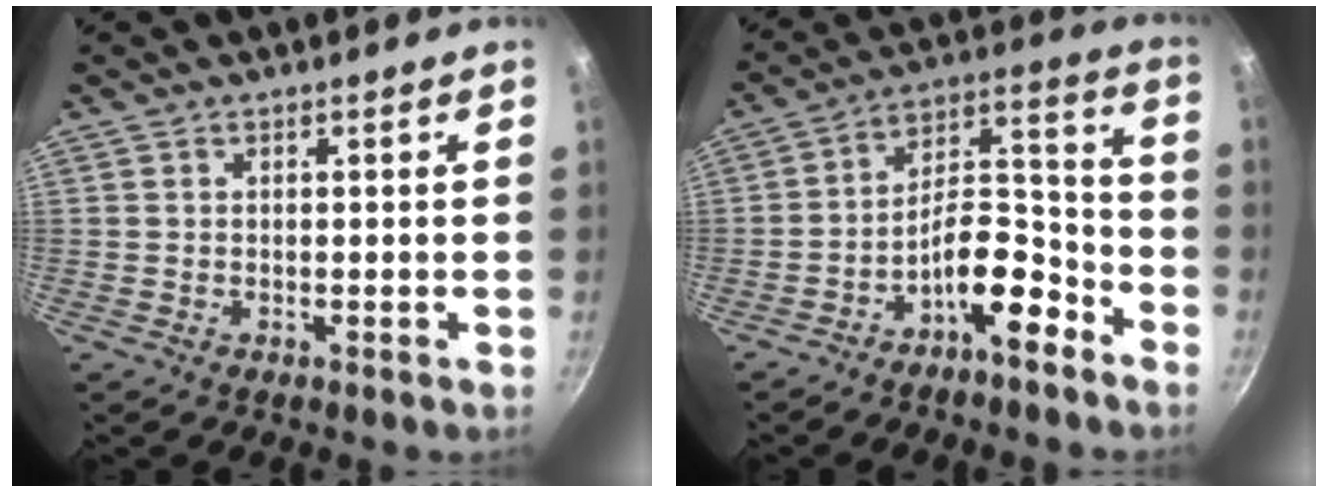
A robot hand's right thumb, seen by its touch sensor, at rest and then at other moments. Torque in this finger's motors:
{"motor_torque": [2.63, 1.64, 1.45, -1.33, 0.50]}